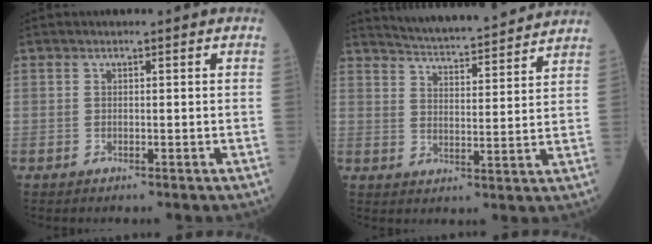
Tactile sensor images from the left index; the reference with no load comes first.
{"total": 14.9, "force": [14.0, 0.5, 4.9], "torque": [-0.086, 0.009, 0.196]}